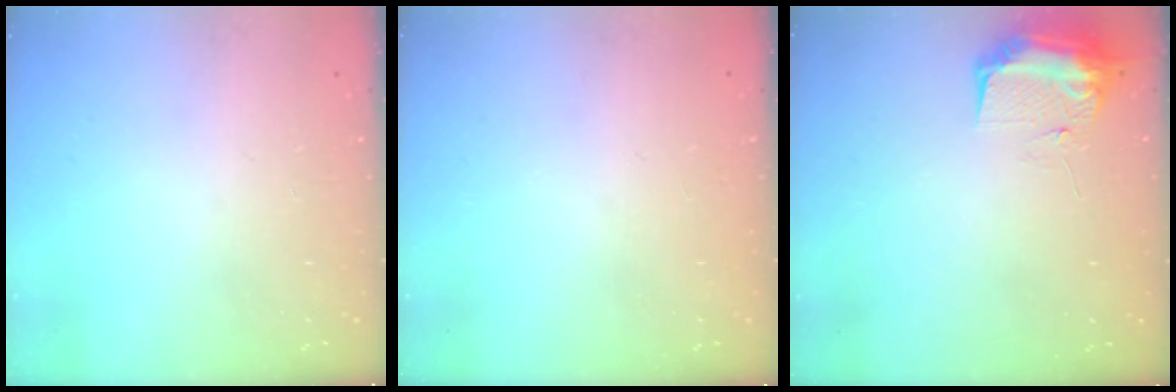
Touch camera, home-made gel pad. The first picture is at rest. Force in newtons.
{"total": 0.0}
{"total": 9.6, "press": 9.6, "slide": 0.9}